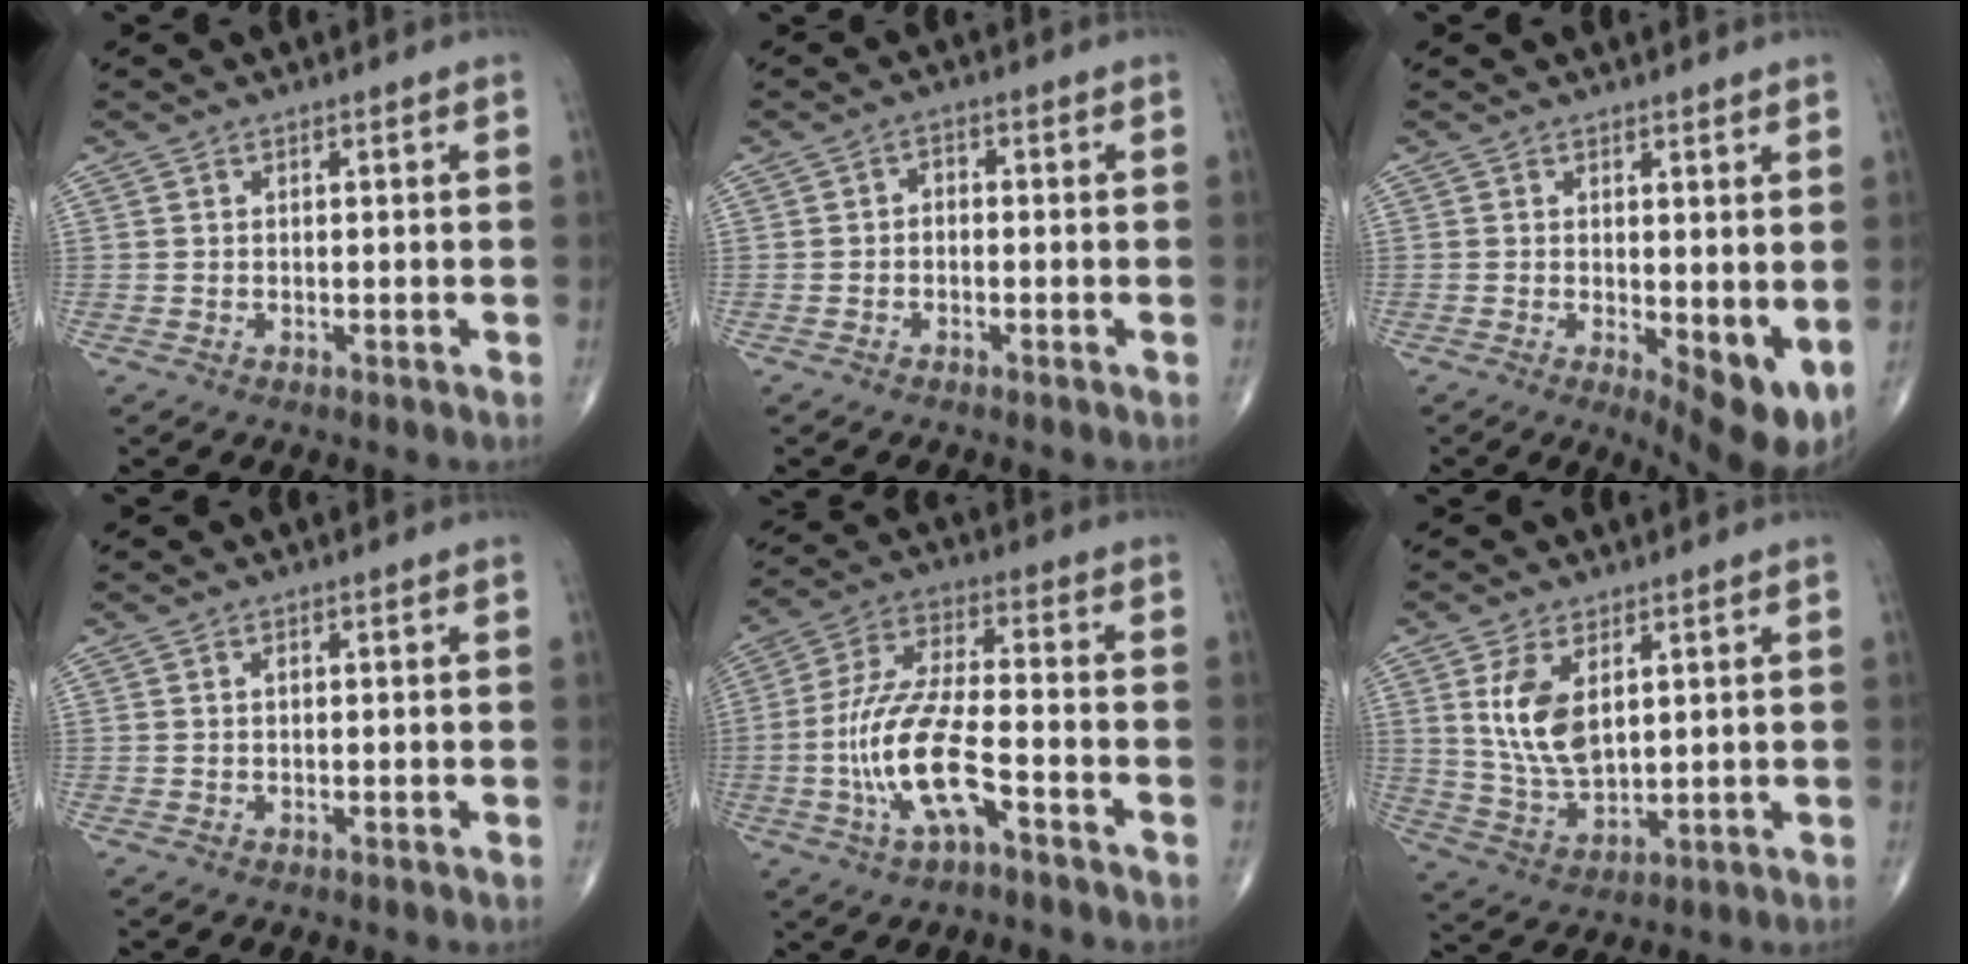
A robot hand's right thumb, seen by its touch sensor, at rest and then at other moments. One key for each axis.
{"total": 1.6, "fx": -0.5, "fy": 1.2, "fz": 1.0, "tx": -0.002, "ty": 0.010, "tz": -0.016}
{"total": 7.6, "fx": -0.6, "fy": 2.7, "fz": 7.1, "tx": -0.094, "ty": -0.020, "tz": -0.002}
{"total": 0.5, "fx": 0.1, "fy": 0.3, "fz": 0.4, "tx": -0.006, "ty": 0.001, "tz": 0.001}
{"total": 13.8, "fx": -4.9, "fy": 4.6, "fz": 12.1, "tx": -0.255, "ty": 0.037, "tz": -0.091}
{"total": 10.0, "fx": 3.0, "fy": 5.4, "fz": 7.8, "tx": -0.142, "ty": -0.017, "tz": 0.071}